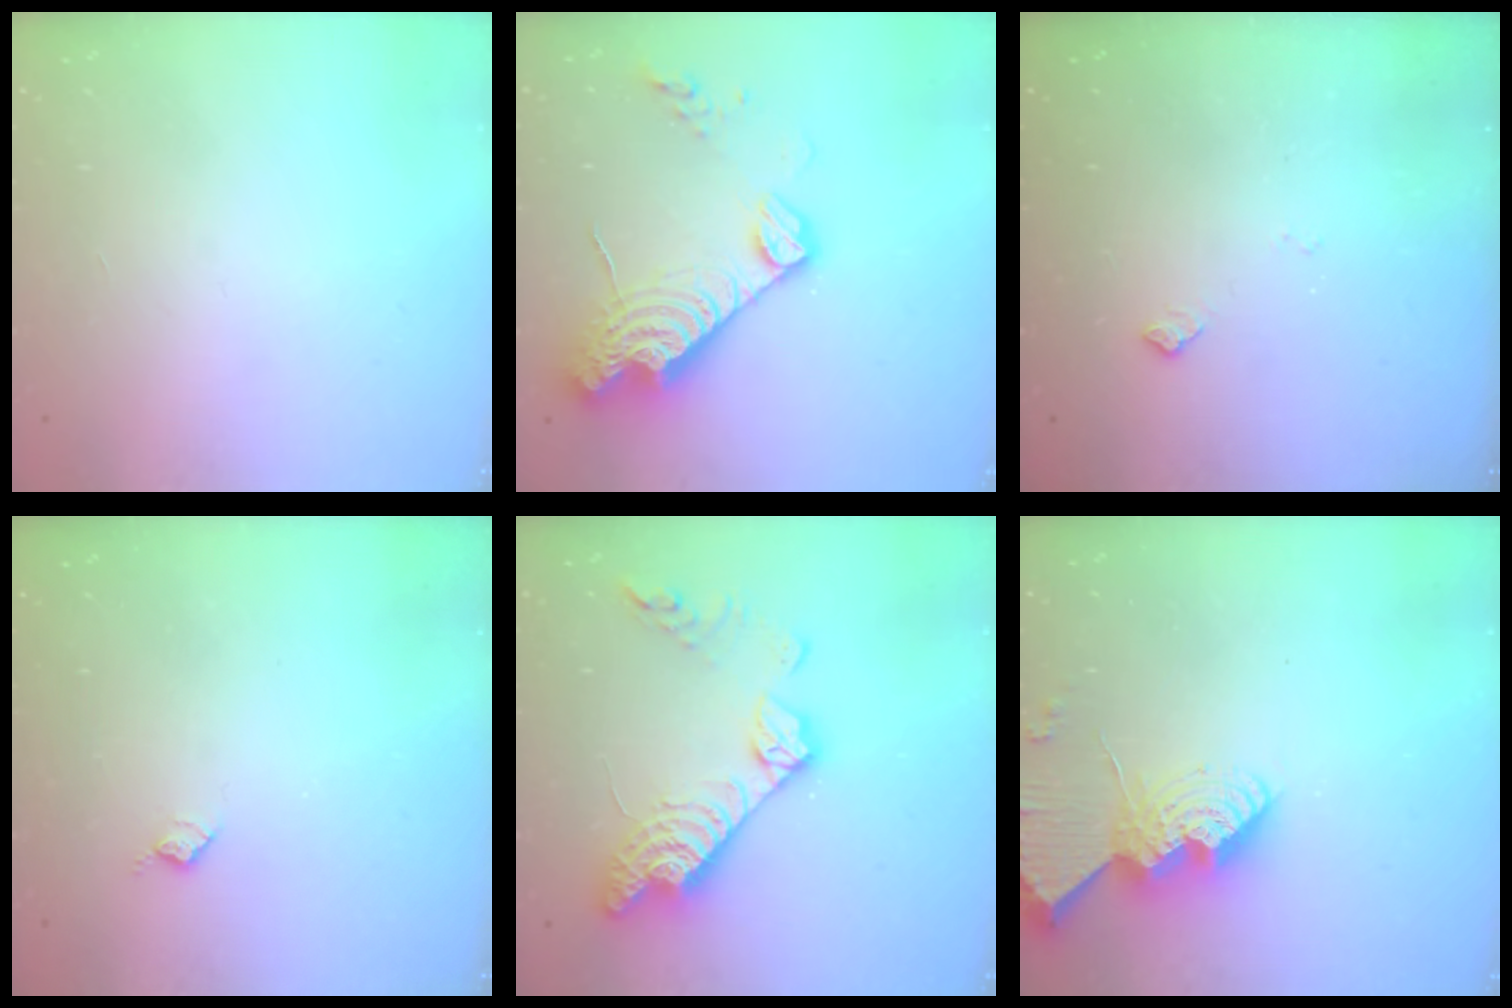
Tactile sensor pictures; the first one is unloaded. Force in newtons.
{"total": 15.2, "press": 15.2, "slide": 1.3}
{"total": 6.1, "press": 6.1, "slide": 0.7}
{"total": 3.8, "press": 3.8, "slide": 0.6}
{"total": 17.3, "press": 17.3, "slide": 0.9}
{"total": 14.0, "press": 14.0, "slide": 0.9}